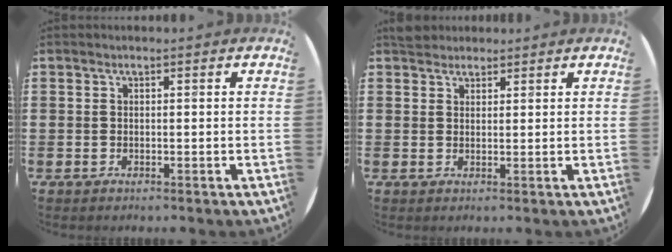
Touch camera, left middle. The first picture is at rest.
{"total": 1.7, "force": [1.6, 0.7, 0.0], "torque": [0.004, 0.002, 0.030]}